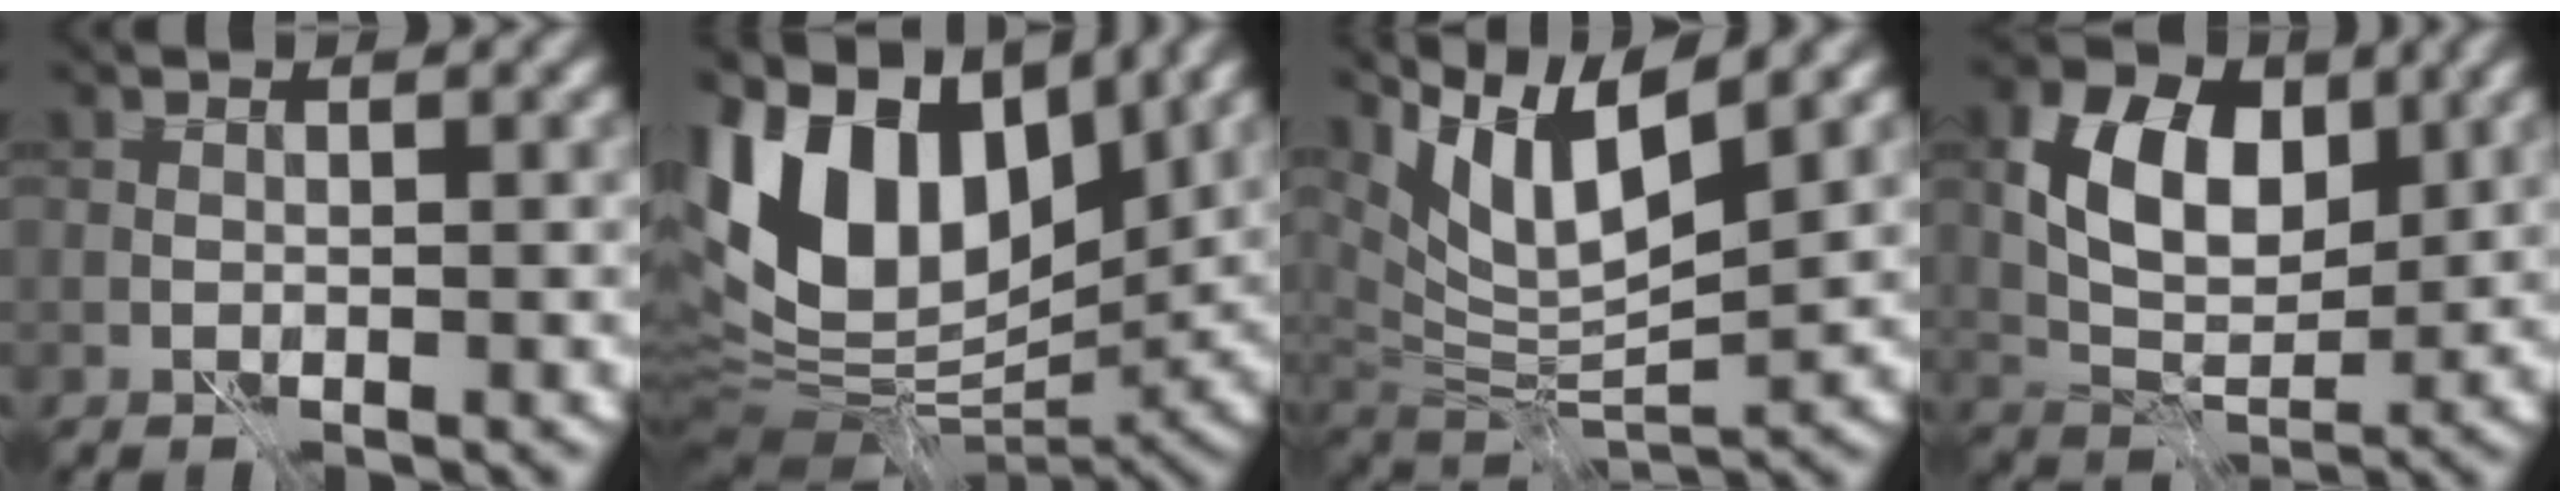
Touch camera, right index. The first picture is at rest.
{"total": 13.6, "force": [4.8, 8.5, 9.4], "torque": [-0.193, 0.021, 0.086]}
{"total": 8.0, "force": [5.0, 2.2, 5.8], "torque": [-0.116, -0.005, 0.097]}
{"total": 7.2, "force": [2.1, 4.6, 5.1], "torque": [-0.095, 0.001, 0.039]}